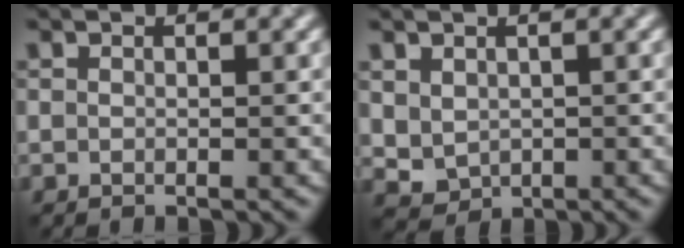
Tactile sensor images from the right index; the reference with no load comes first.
{"total": 2.1, "force": [0.5, 1.8, 1.1], "torque": [-0.033, -0.009, 0.017]}